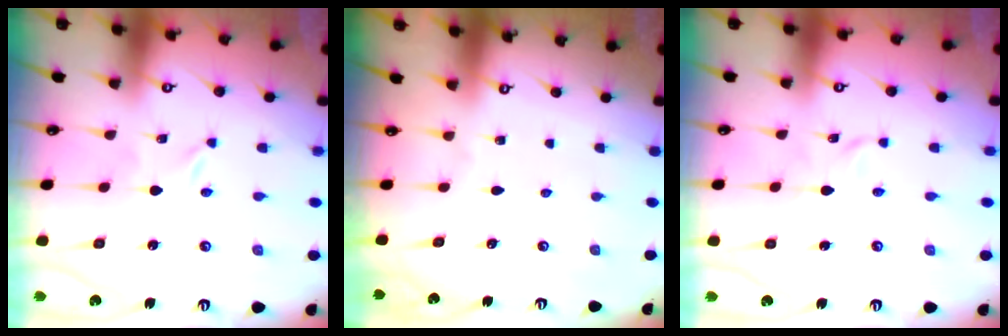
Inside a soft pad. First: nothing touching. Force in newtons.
{"total": 0.0}
{"total": 2.5, "press": 2.5, "slide": 0.2}